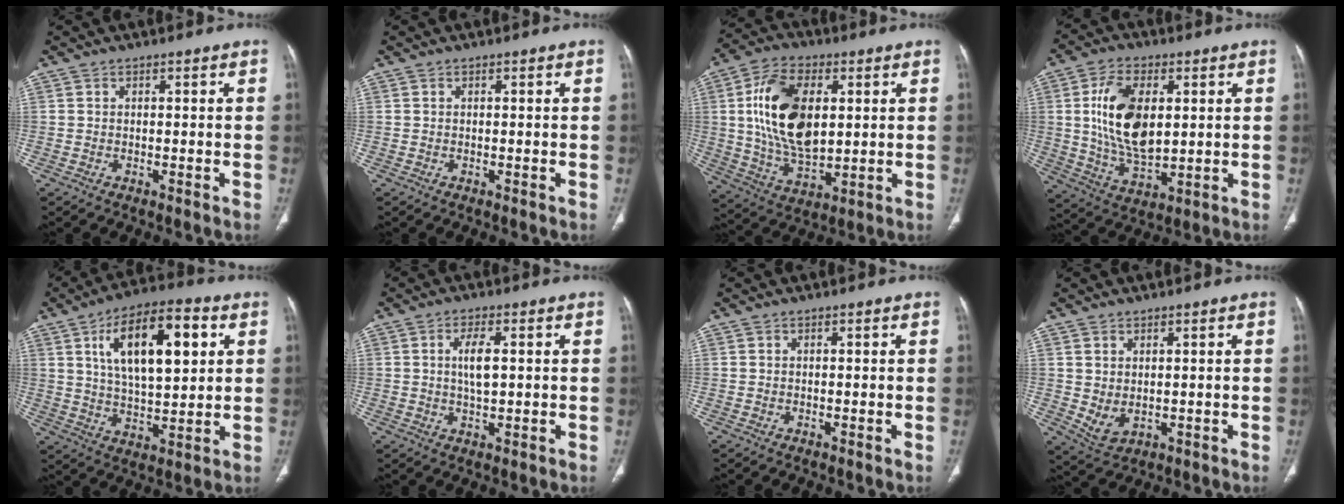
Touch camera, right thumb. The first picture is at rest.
{"total": 0.0}
{"total": 18.1, "force": [3.2, 10.2, 14.6], "torque": [-0.259, -0.007, 0.063]}
{"total": 14.9, "force": [2.5, 8.2, 12.2], "torque": [-0.219, -0.014, 0.054]}
{"total": 17.8, "force": [5.8, 7.7, 14.9], "torque": [-0.223, -0.005, 0.096]}
{"total": 4.9, "force": [0.8, 2.0, 4.4], "torque": [-0.078, -0.003, 0.015]}
{"total": 0.0}
{"total": 4.1, "force": [0.4, 2.8, 3.0], "torque": [-0.054, -0.007, 0.024]}